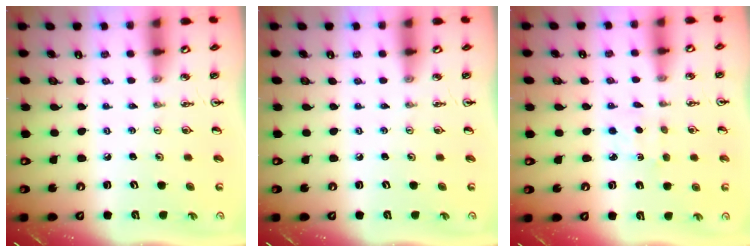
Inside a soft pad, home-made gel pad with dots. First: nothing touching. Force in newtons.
{"total": 0.0}
{"total": 2.7, "press": 2.6, "slide": 0.3}